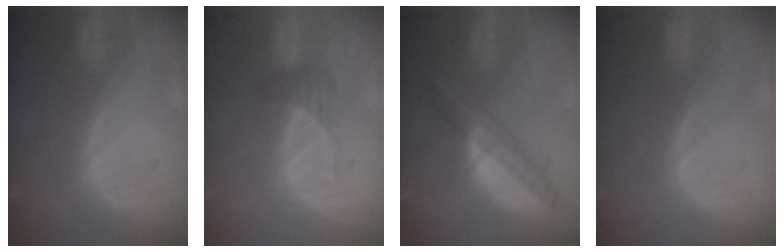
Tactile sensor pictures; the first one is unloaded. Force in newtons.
{"total": 2.1, "press": 1.9, "slide": 0.9}
{"total": 7.6, "press": 6.4, "slide": 4.1}
{"total": 0.0}